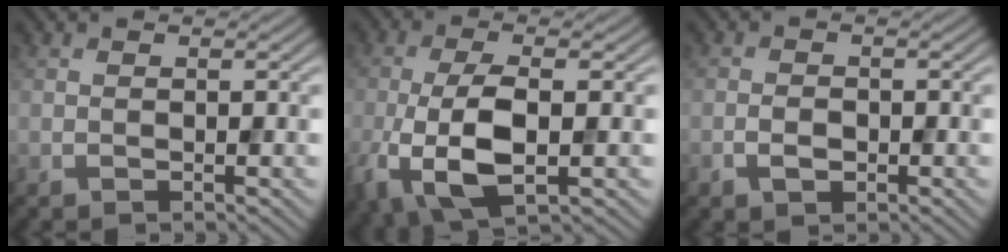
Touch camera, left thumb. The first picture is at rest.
{"total": 9.5, "force": [-2.5, 4.1, 8.3], "torque": [-0.185, -0.009, -0.049]}
{"total": 2.0, "force": [-0.8, 1.3, 1.2], "torque": [-0.024, -0.001, -0.014]}